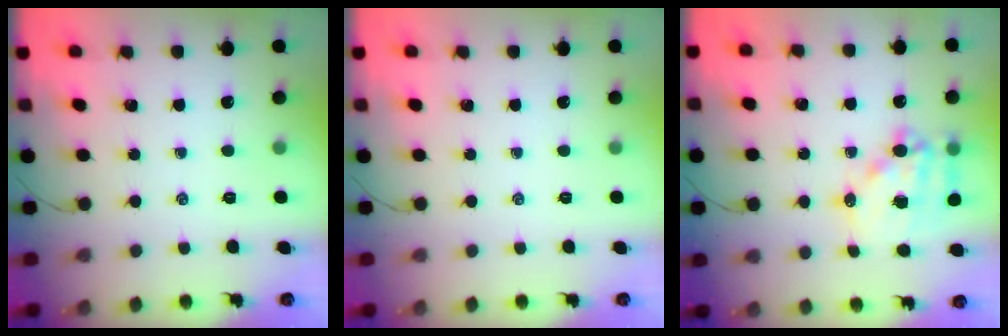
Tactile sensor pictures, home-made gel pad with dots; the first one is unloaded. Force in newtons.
{"total": 0.0}
{"total": 14.2, "press": 13.8, "slide": 3.3}